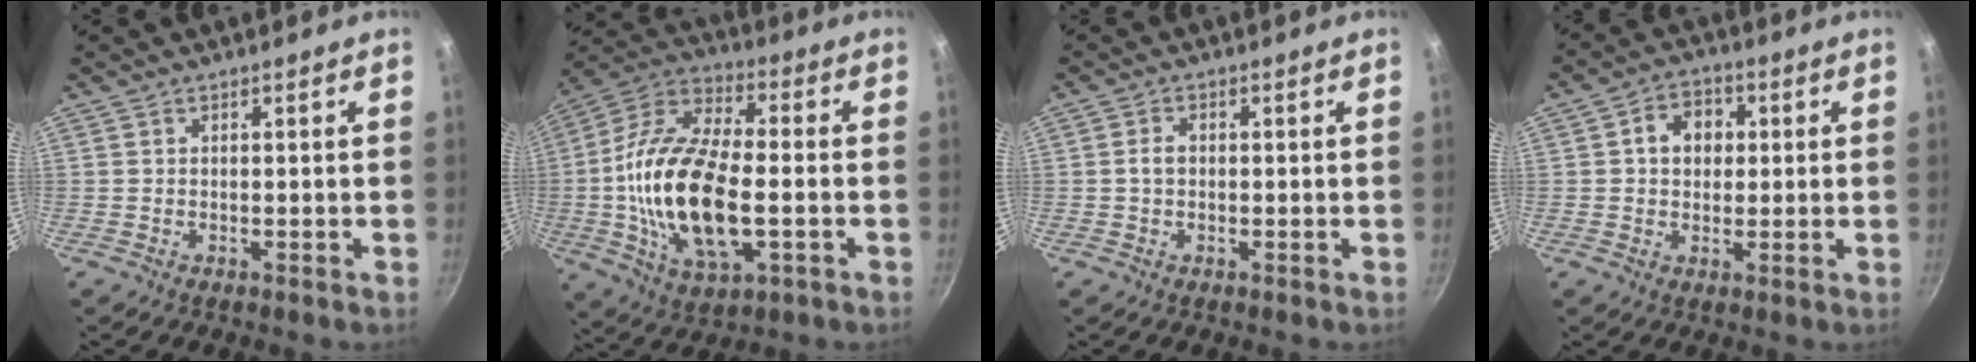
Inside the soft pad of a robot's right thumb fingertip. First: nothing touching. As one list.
[{"total": 22.3, "force": [-2.8, 10.7, 19.3], "torque": [-0.371, 0.020, -0.060]}, {"total": 2.2, "force": [-0.1, 1.6, 1.6], "torque": [-0.026, 0.010, -0.003]}, {"total": 6.8, "force": [1.1, 5.4, 3.9], "torque": [-0.030, 0.008, 0.008]}]